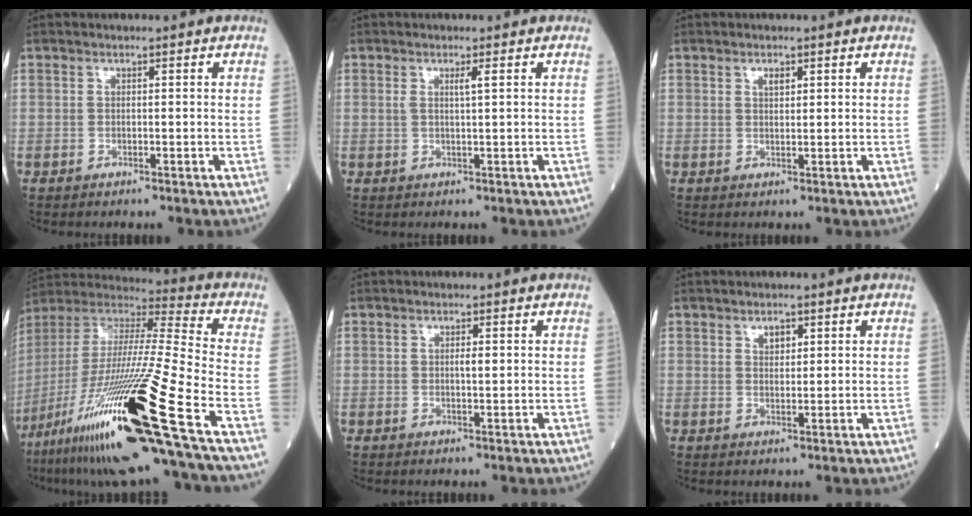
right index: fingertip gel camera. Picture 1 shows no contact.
{"total": 1.3, "force": [0.6, -0.2, 1.2], "torque": [-0.025, 0.002, 0.012]}
{"total": 1.4, "force": [0.8, 0.6, 1.0], "torque": [-0.019, 0.001, 0.015]}
{"total": 30.3, "force": [-15.6, 0.1, 26.0], "torque": [-0.501, -0.060, -0.288]}
{"total": 1.2, "force": [0.3, 0.3, 1.1], "torque": [-0.017, 0.003, 0.006]}
{"total": 1.9, "force": [1.1, 1.0, 1.2], "torque": [-0.021, 0.000, 0.021]}